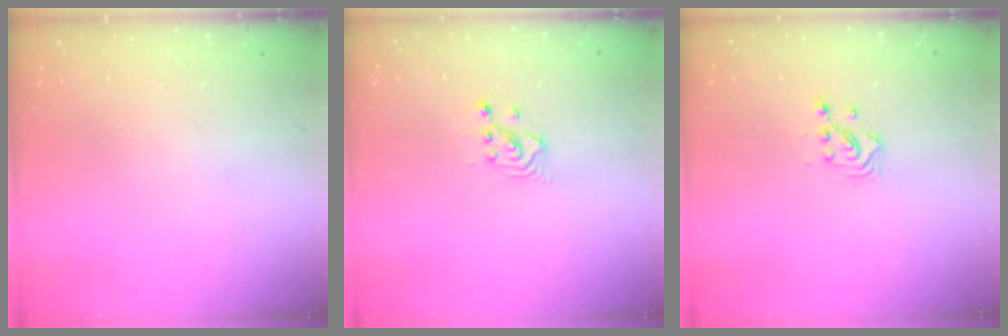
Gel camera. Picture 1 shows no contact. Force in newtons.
{"total": 2.5, "press": 2.5, "slide": 0.3}
{"total": 2.3, "press": 2.3, "slide": 0.2}